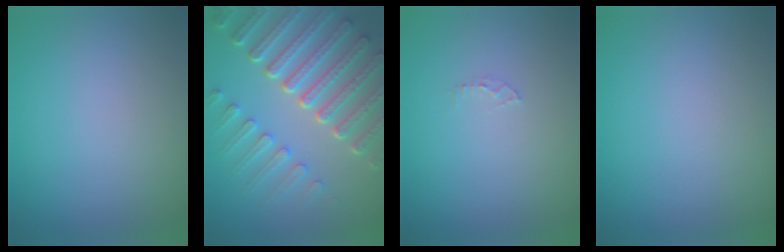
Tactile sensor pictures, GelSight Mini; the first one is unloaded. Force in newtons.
{"total": 8.1, "press": 6.1, "slide": 5.3}
{"total": 0.7, "press": 0.7, "slide": 0.1}
{"total": 0.0}